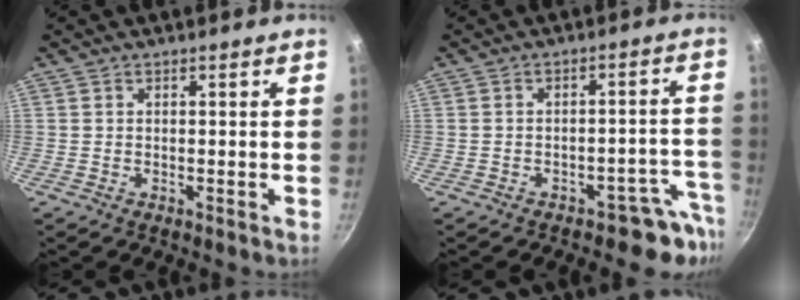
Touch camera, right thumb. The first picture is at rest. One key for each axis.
{"total": 6.5, "fx": -5.0, "fy": 3.2, "fz": 2.7, "tx": 0.030, "ty": 0.063, "tz": -0.058}